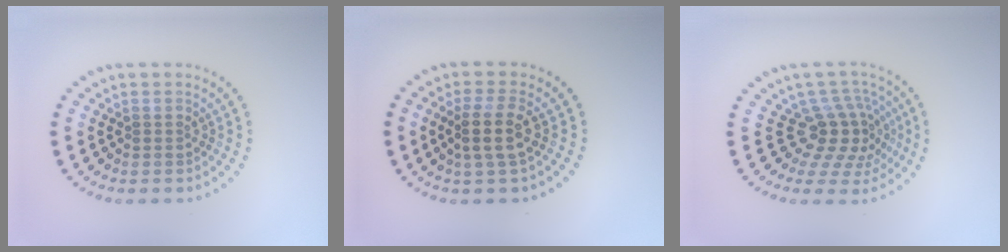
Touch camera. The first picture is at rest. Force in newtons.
{"total": 3.0, "press": 2.5, "slide": 1.5}
{"total": 4.4, "press": 3.1, "slide": 3.2}